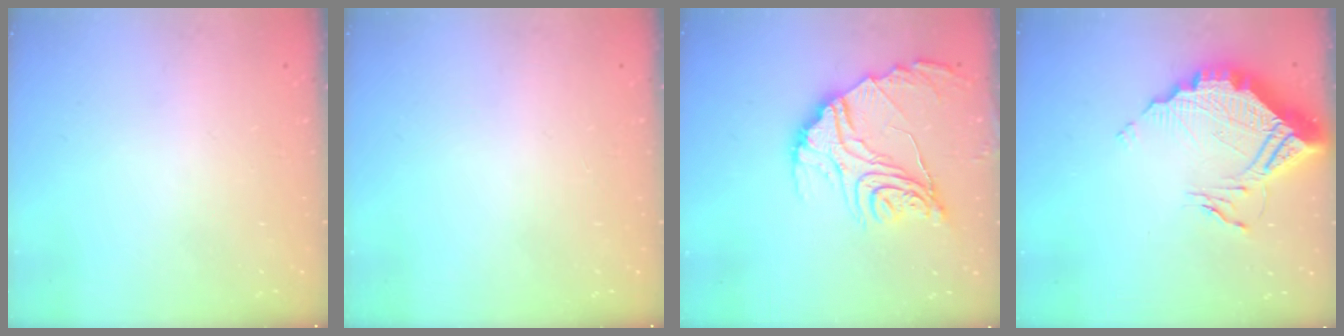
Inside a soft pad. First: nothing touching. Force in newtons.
{"total": 0.0}
{"total": 17.8, "press": 17.7, "slide": 2.0}
{"total": 13.4, "press": 13.4, "slide": 1.1}